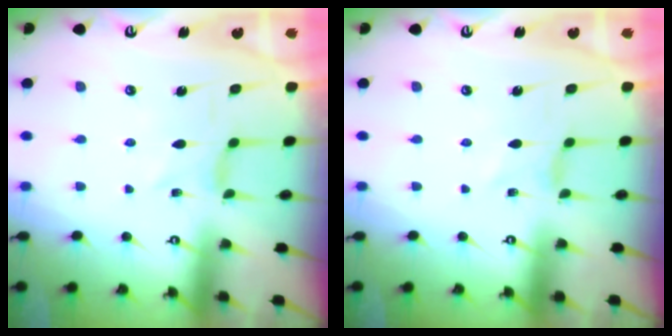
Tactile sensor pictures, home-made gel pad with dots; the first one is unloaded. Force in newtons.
{"total": 0.0}